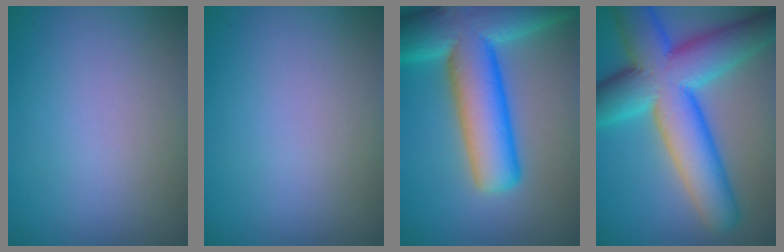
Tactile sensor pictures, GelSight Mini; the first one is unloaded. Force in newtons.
{"total": 0.0}
{"total": 13.4, "press": 13.4, "slide": 0.7}
{"total": 12.5, "press": 12.5, "slide": 0.2}